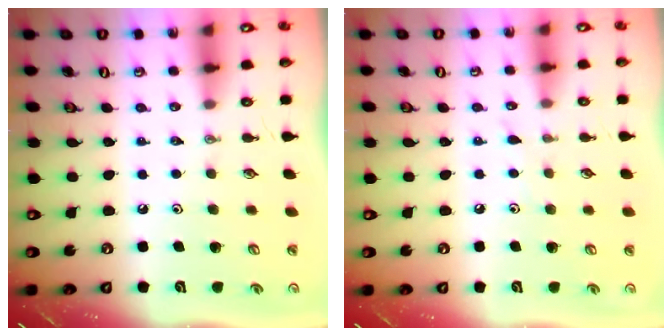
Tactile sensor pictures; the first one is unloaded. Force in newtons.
{"total": 3.6, "press": 3.6, "slide": 0.5}